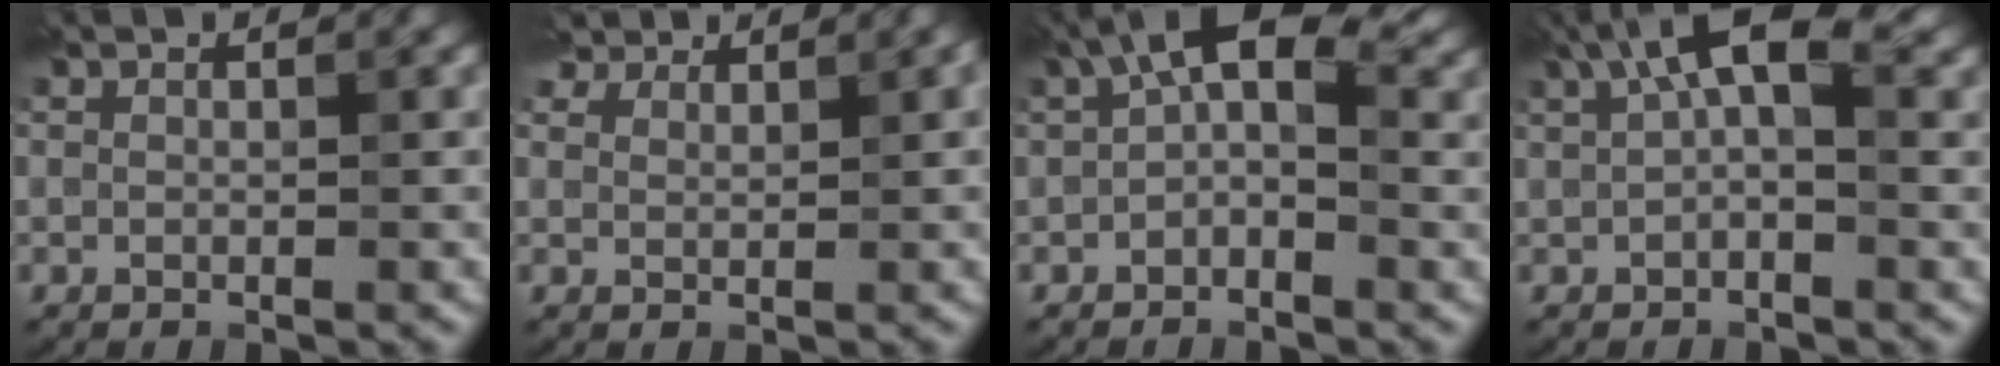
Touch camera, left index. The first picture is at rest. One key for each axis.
{"total": 4.3, "fx": 3.6, "fy": 1.9, "fz": 1.6, "tx": -0.038, "ty": 0.006, "tz": 0.060}
{"total": 6.1, "fx": 1.1, "fy": 3.0, "fz": 5.2, "tx": -0.079, "ty": 0.021, "tz": 0.004}
{"total": 5.9, "fx": 2.2, "fy": 2.2, "fz": 5.0, "tx": -0.081, "ty": 0.012, "tz": 0.026}